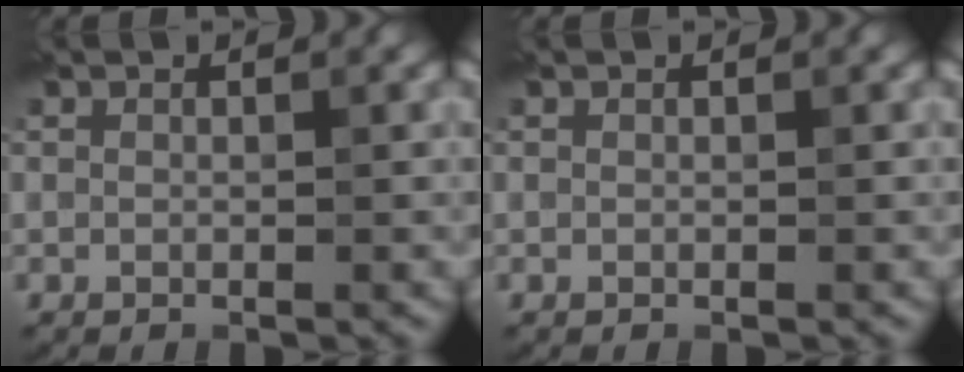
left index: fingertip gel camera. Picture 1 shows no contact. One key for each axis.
{"total": 0.0}